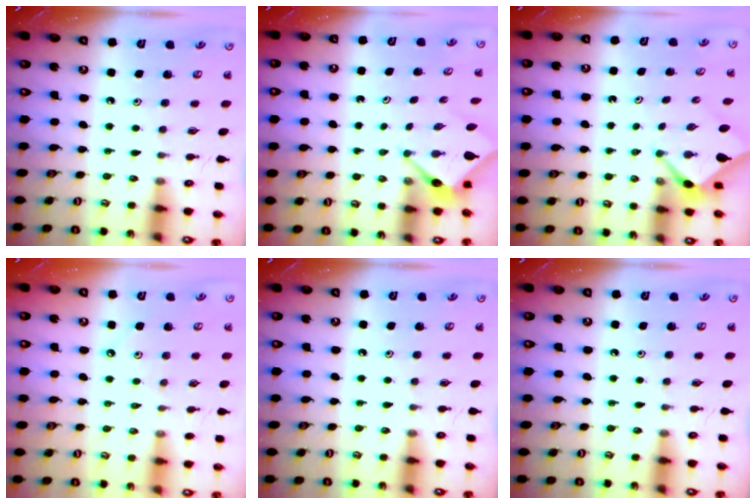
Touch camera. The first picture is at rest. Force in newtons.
{"total": 3.9, "press": 3.9, "slide": 0.2}
{"total": 2.4, "press": 2.4, "slide": 0.3}
{"total": 1.6, "press": 1.5, "slide": 0.4}
{"total": 0.0}
{"total": 0.0}